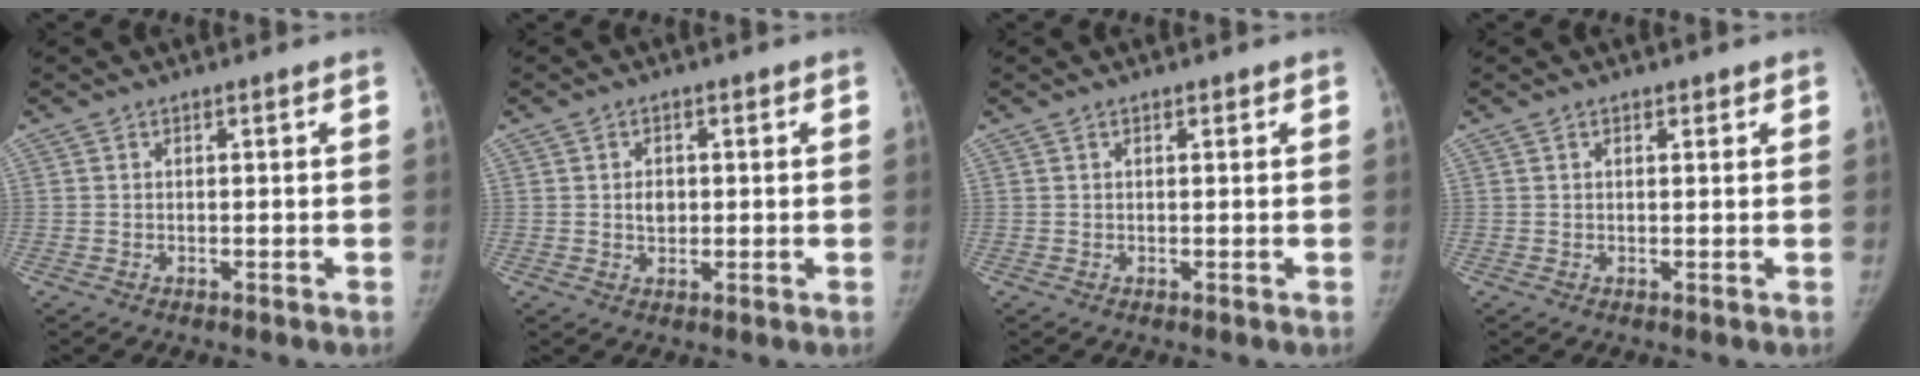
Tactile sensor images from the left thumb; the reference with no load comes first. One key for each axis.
{"total": 2.9, "fx": 0.3, "fy": 2.3, "fz": 1.8, "tx": -0.018, "ty": 0.000, "tz": 0.005}
{"total": 0.8, "fx": 0.5, "fy": 0.4, "fz": 0.5, "tx": -0.005, "ty": -0.001, "tz": 0.005}
{"total": 1.4, "fx": 0.9, "fy": 0.8, "fz": 0.6, "tx": 0.000, "ty": -0.003, "tz": 0.008}